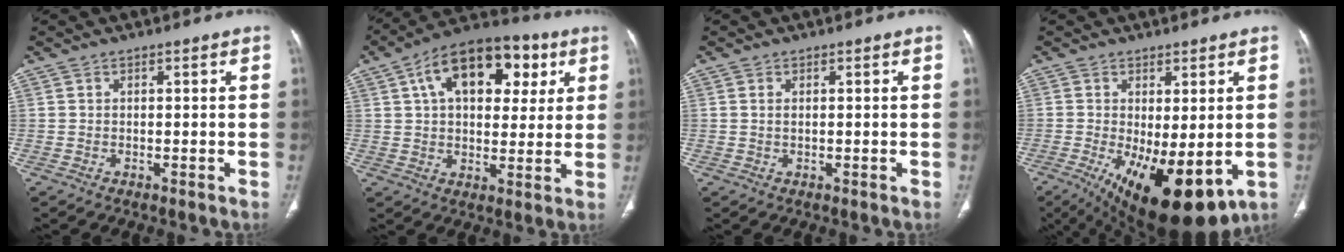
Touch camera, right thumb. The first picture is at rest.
{"total": 18.8, "force": [6.9, 10.8, 13.7], "torque": [-0.175, 0.006, 0.100]}
{"total": 0.8, "force": [0.2, 0.4, 0.7], "torque": [-0.018, 0.002, 0.007]}
{"total": 16.1, "force": [-4.7, 6.6, 13.9], "torque": [-0.210, -0.023, -0.050]}